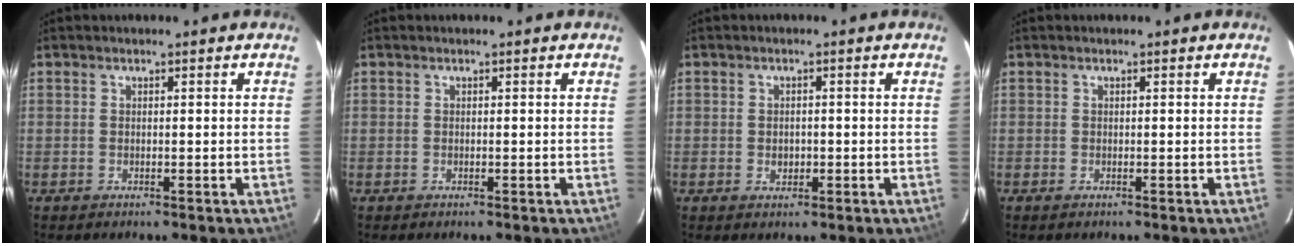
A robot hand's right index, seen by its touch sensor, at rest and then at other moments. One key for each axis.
{"total": 0.0}
{"total": 2.1, "fx": -0.4, "fy": 1.7, "fz": 1.1, "tx": -0.019, "ty": 0.005, "tz": -0.004}
{"total": 0.0}